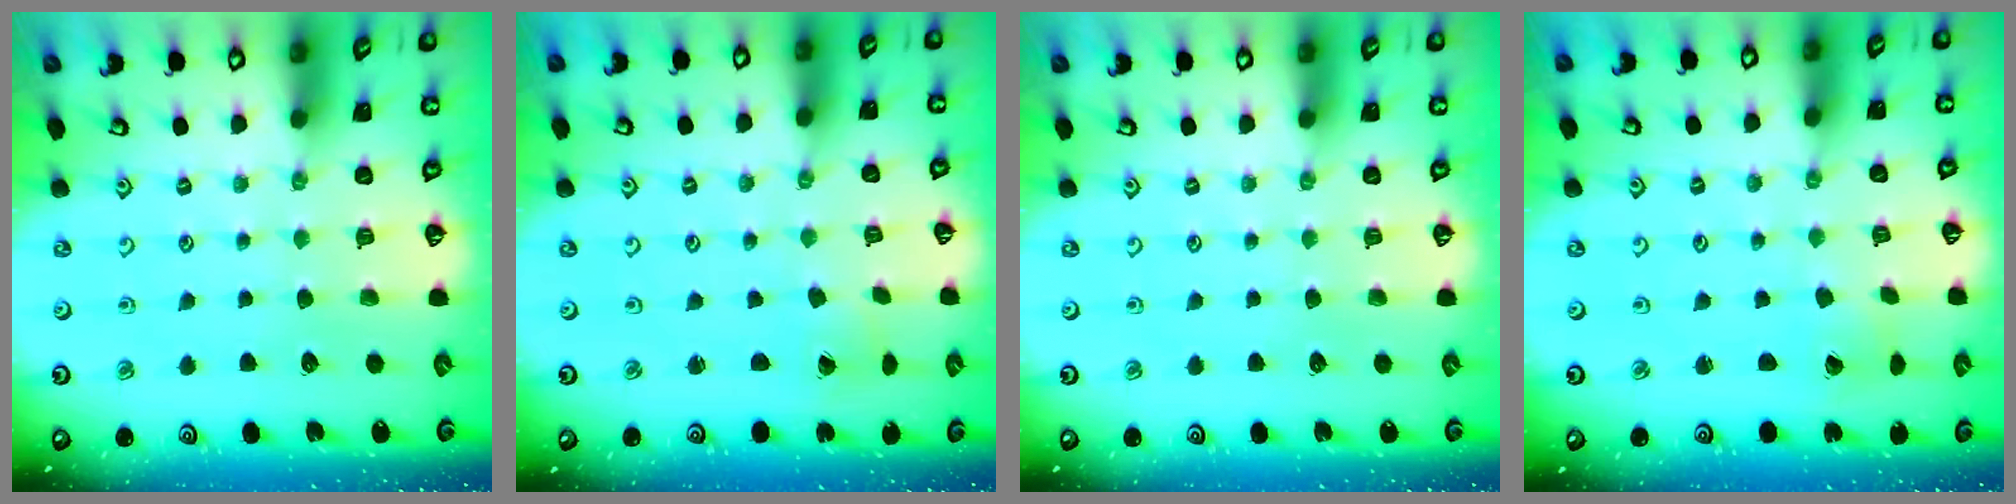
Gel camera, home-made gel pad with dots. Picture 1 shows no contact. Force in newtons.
{"total": 0.9, "press": 0.9, "slide": 0.0}
{"total": 0.0}
{"total": 2.7, "press": 2.7, "slide": 0.5}